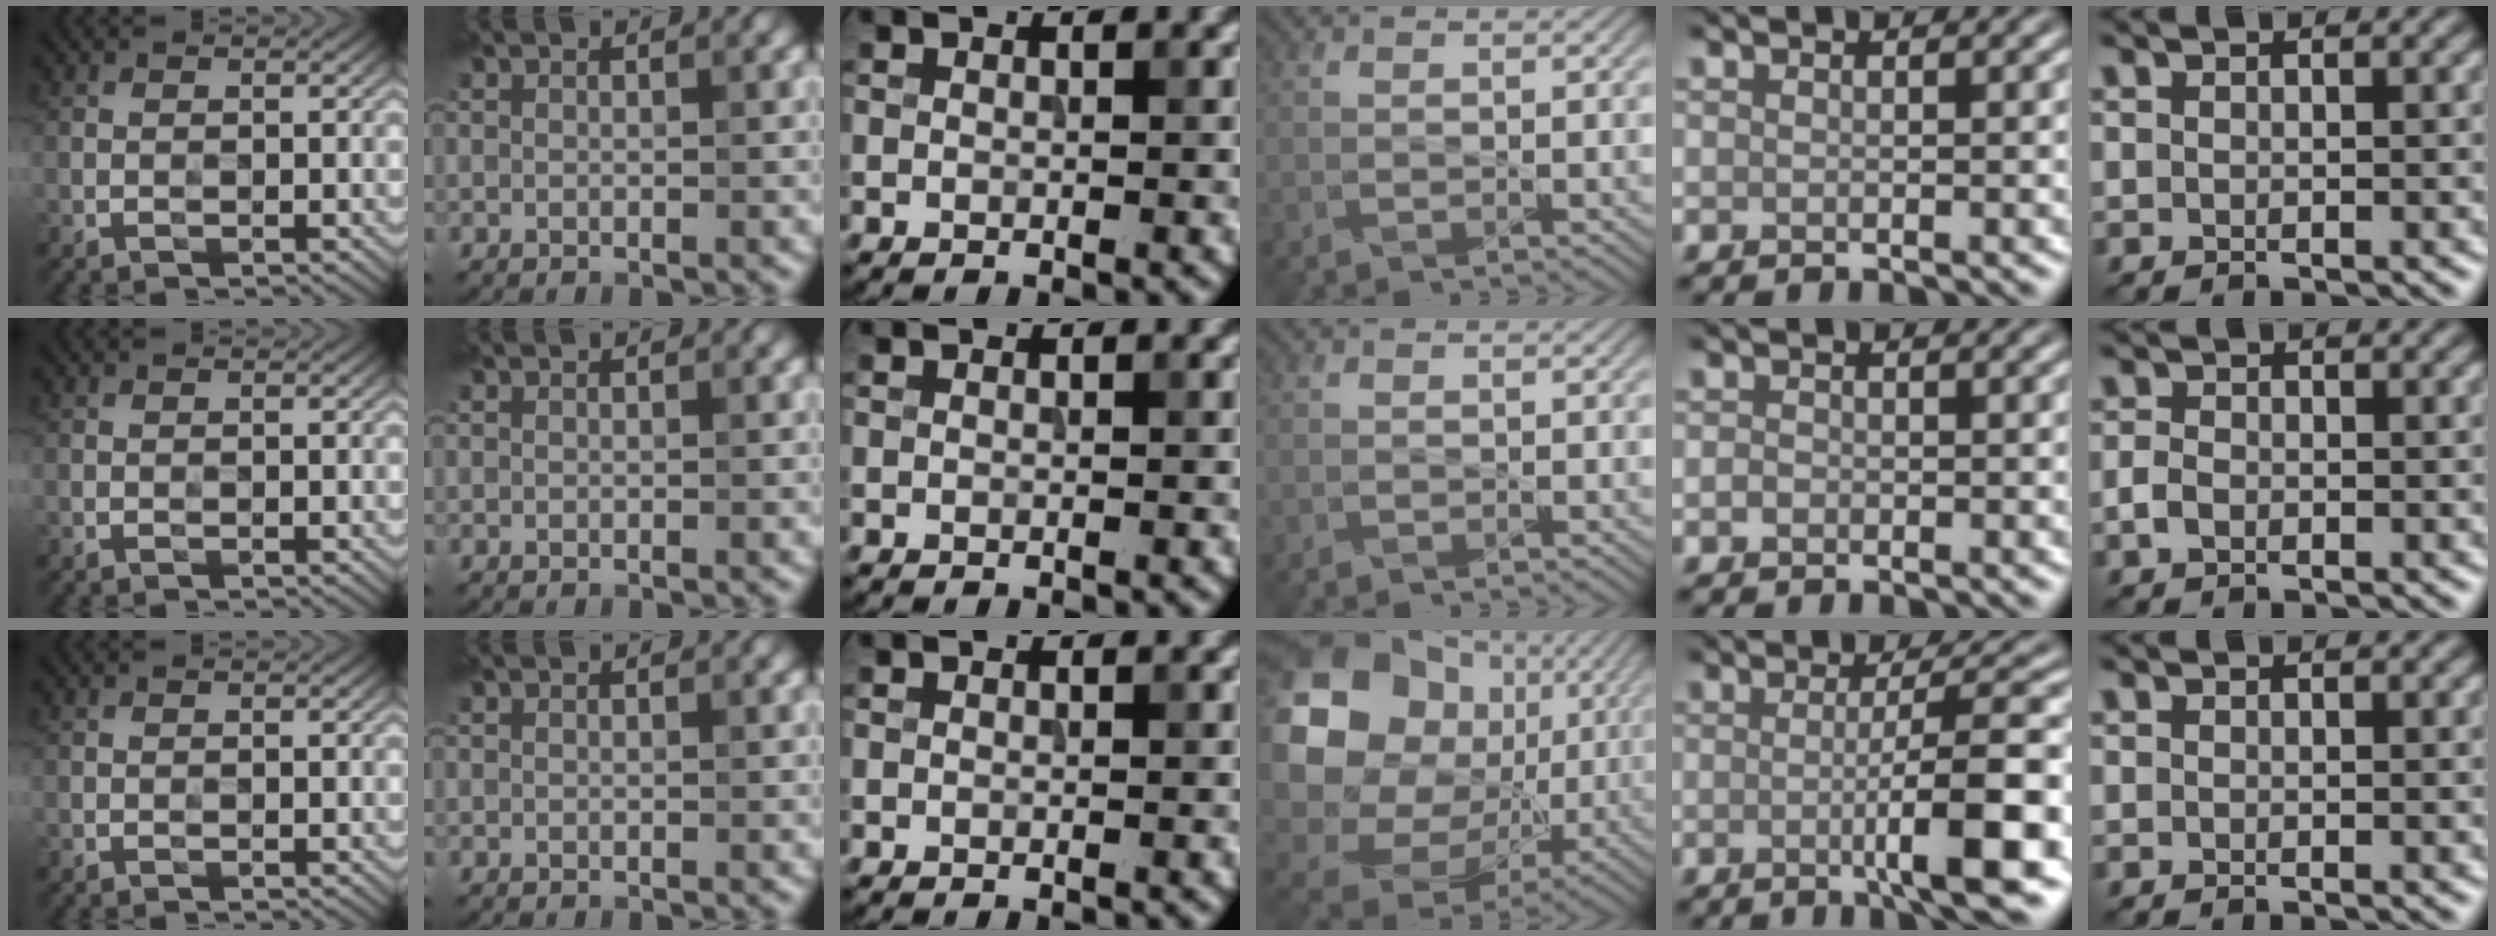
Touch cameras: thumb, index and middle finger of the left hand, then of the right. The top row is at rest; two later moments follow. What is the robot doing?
{"motion": "wipe", "object": "compact mirror"}